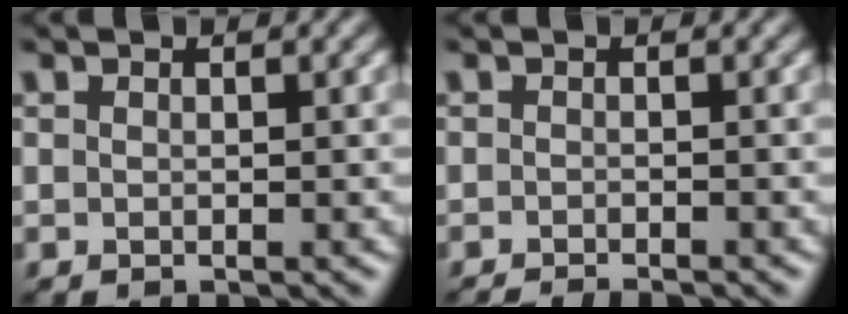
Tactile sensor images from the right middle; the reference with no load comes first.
{"total": 2.5, "force": [-2.1, 0.3, 1.2], "torque": [-0.013, -0.003, -0.037]}